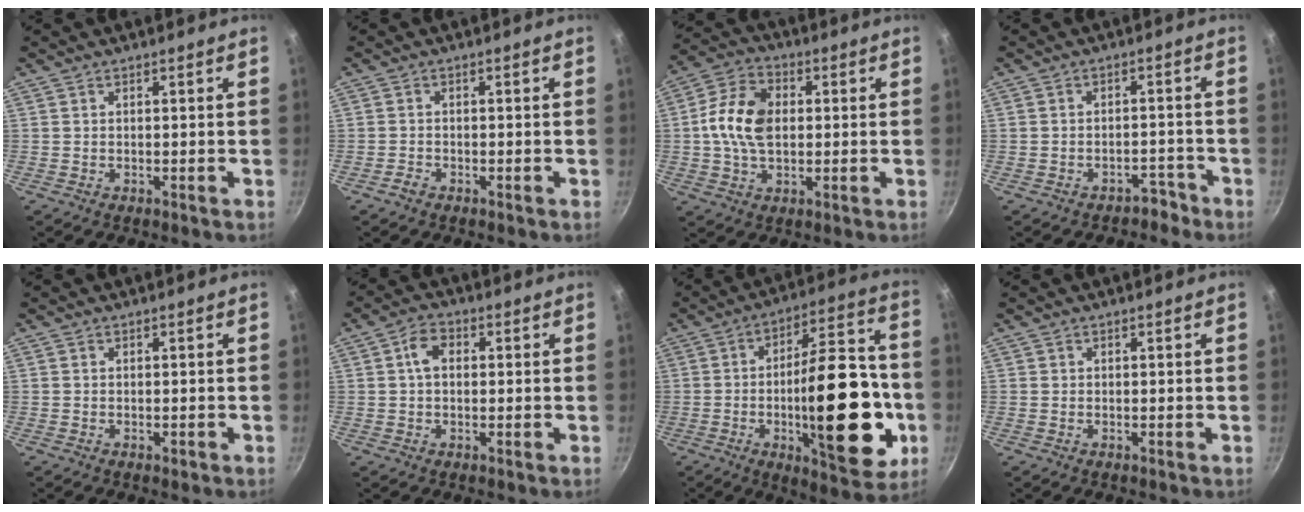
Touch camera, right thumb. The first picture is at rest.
{"total": 1.4, "force": [-1.1, 0.8, 0.4], "torque": [-0.008, 0.010, -0.022]}
{"total": 11.7, "force": [0.7, 7.7, 8.8], "torque": [-0.150, 0.016, 0.000]}
{"total": 3.3, "force": [-2.7, 1.8, 0.7], "torque": [0.022, 0.042, -0.021]}
{"total": 0.9, "force": [-0.4, 0.6, 0.5], "torque": [-0.006, 0.000, -0.006]}
{"total": 4.5, "force": [0.6, 3.2, 3.1], "torque": [-0.046, 0.010, 0.001]}
{"total": 26.1, "force": [-5.8, 9.7, 23.6], "torque": [-0.313, 0.032, -0.078]}
{"total": 0.0}